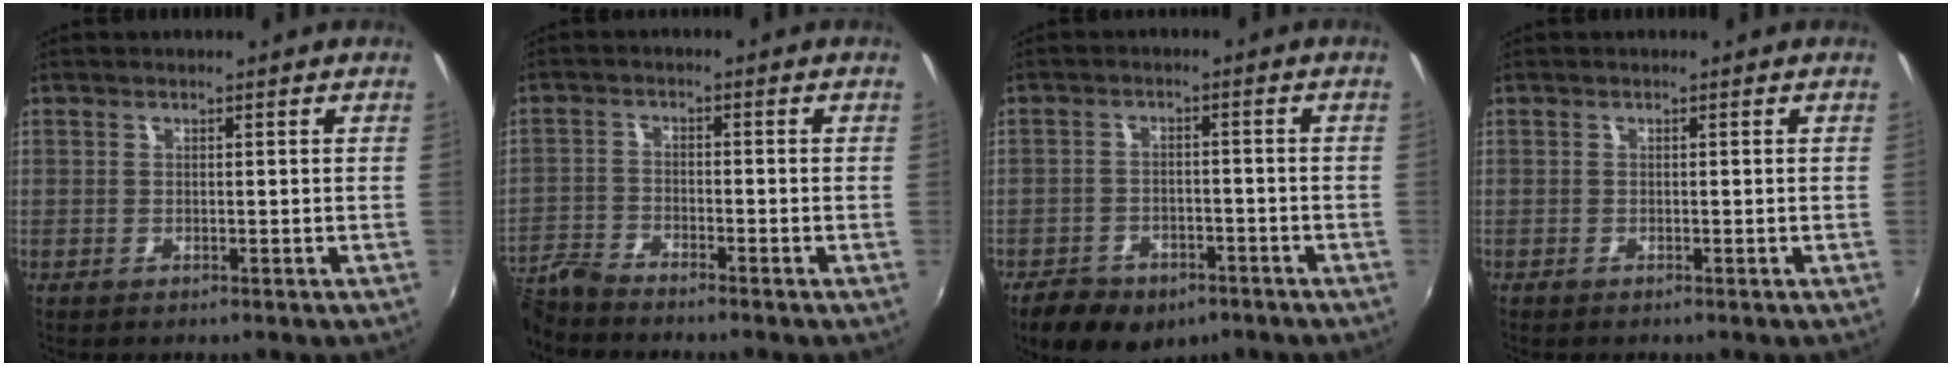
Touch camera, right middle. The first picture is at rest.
{"total": 5.9, "force": [-5.8, 0.5, 1.2], "torque": [-0.038, -0.009, -0.123]}
{"total": 11.6, "force": [-7.7, 6.5, 5.7], "torque": [-0.141, -0.009, -0.107]}
{"total": 0.0}